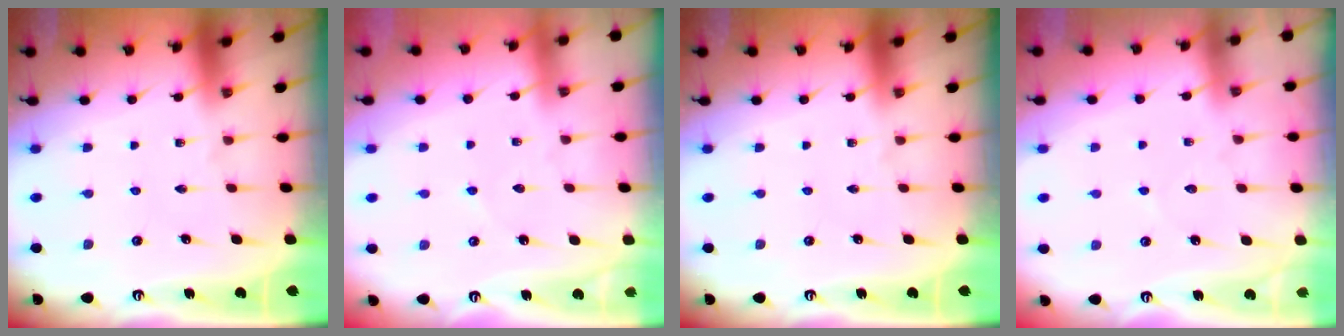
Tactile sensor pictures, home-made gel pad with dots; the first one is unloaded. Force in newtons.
{"total": 1.8, "press": 1.8, "slide": 0.2}
{"total": 0.0}
{"total": 4.9, "press": 4.9, "slide": 0.7}